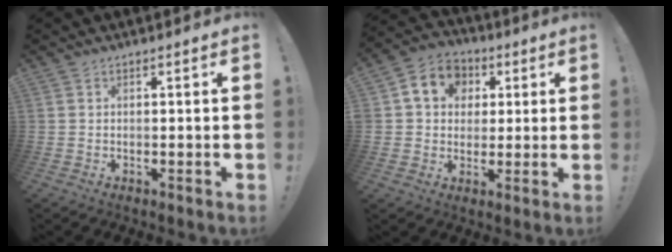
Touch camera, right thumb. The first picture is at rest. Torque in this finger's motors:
{"motor_torque": [1.47, 1.60, 0.50, -0.29, 0.06]}